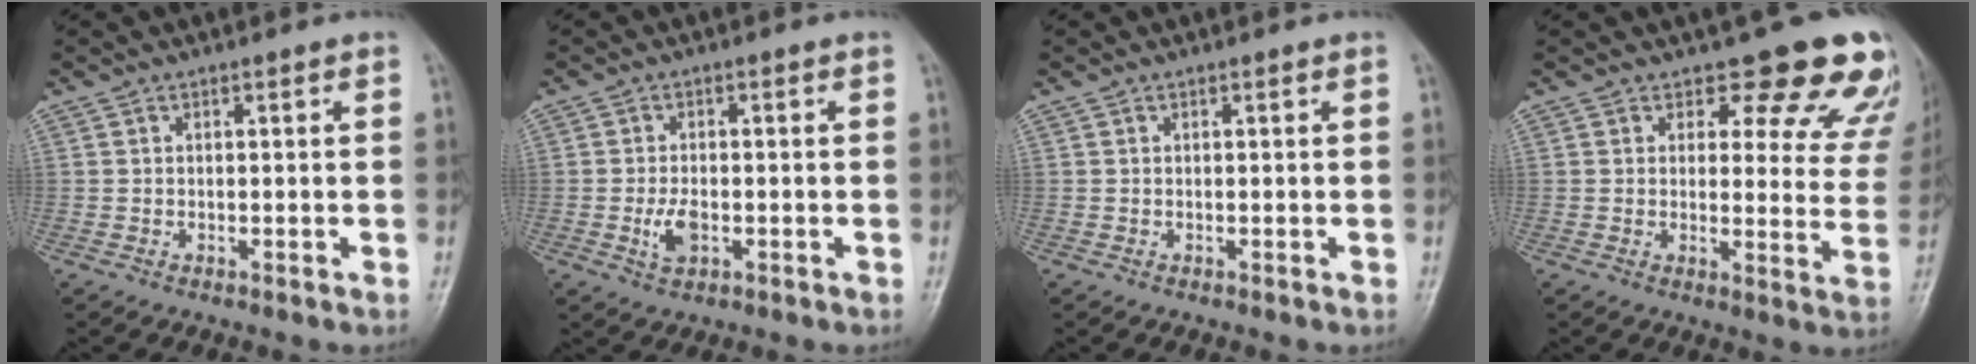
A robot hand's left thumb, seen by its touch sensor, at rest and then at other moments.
{"total": 3.9, "force": [-1.1, 2.2, 3.0], "torque": [-0.058, 0.000, -0.019]}
{"total": 0.0}
{"total": 14.3, "force": [12.0, 5.8, 5.2], "torque": [0.005, -0.081, 0.111]}